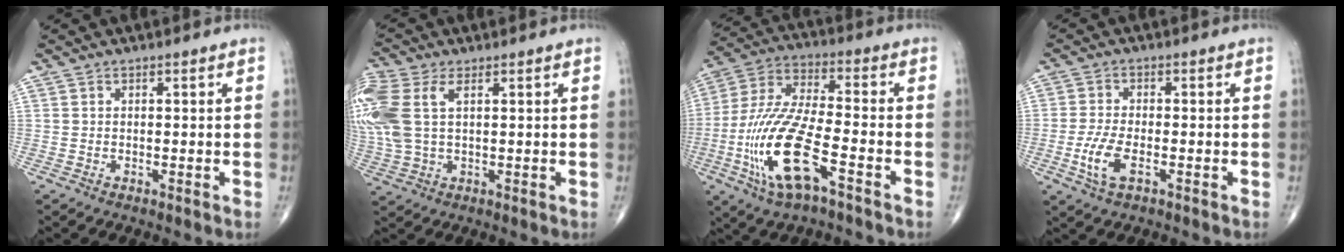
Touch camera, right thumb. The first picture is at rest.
{"total": 13.4, "force": [3.5, 7.6, 10.5], "torque": [-0.291, 0.013, 0.073]}
{"total": 17.5, "force": [-6.7, 5.4, 15.3], "torque": [-0.334, 0.028, -0.122]}
{"total": 5.8, "force": [-2.1, 2.5, 4.8], "torque": [-0.106, 0.005, -0.039]}